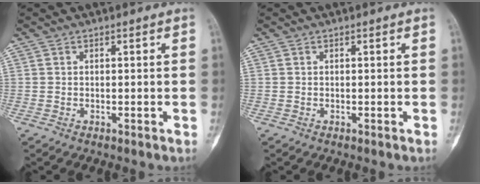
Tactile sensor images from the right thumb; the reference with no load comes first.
{"total": 0.0}